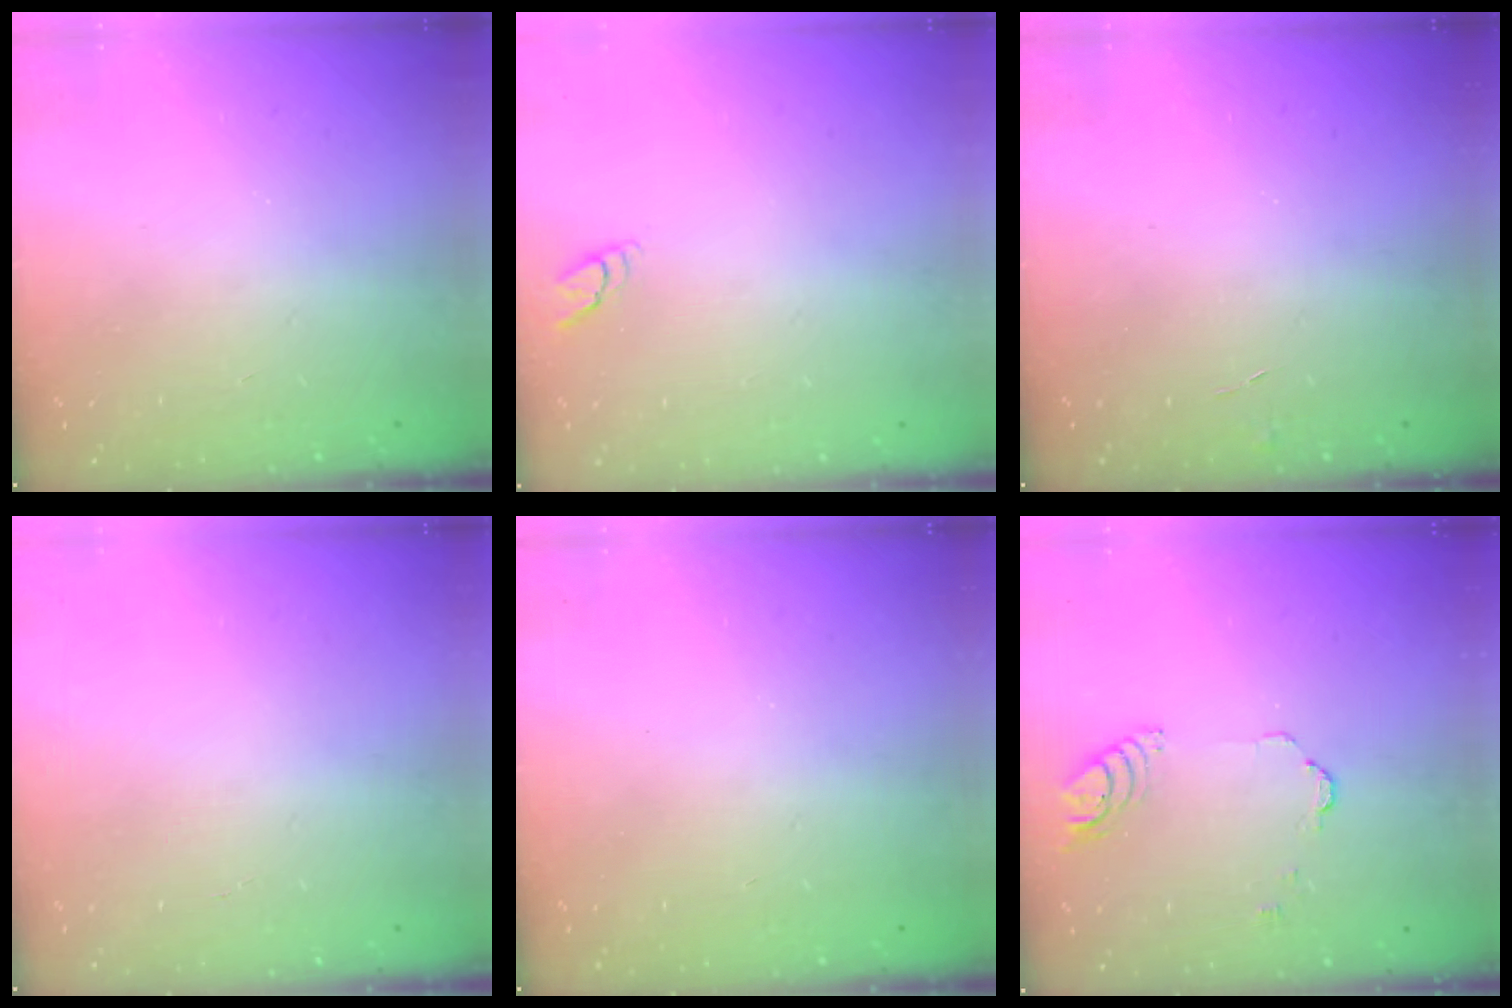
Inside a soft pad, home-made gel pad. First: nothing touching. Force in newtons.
{"total": 3.7, "press": 3.7, "slide": 0.3}
{"total": 2.9, "press": 2.9, "slide": 0.3}
{"total": 1.7, "press": 1.7, "slide": 0.1}
{"total": 0.0}
{"total": 4.2, "press": 4.2, "slide": 0.4}